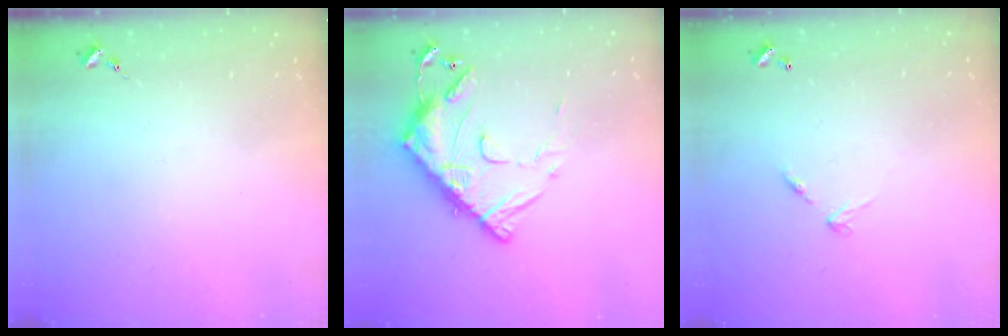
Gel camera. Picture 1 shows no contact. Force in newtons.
{"total": 16.8, "press": 16.7, "slide": 1.2}
{"total": 6.0, "press": 6.0, "slide": 0.5}